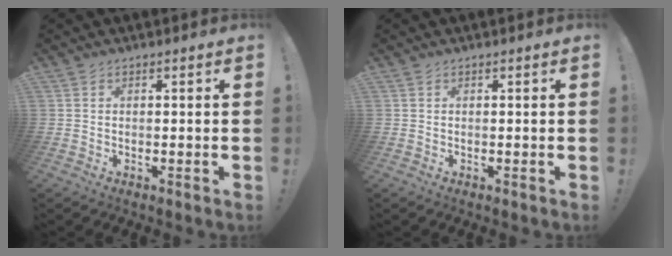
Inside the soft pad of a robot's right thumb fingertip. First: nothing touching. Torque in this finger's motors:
{"motor_torque": [-0.12, -0.11, 0.09, -0.03, 0.00]}